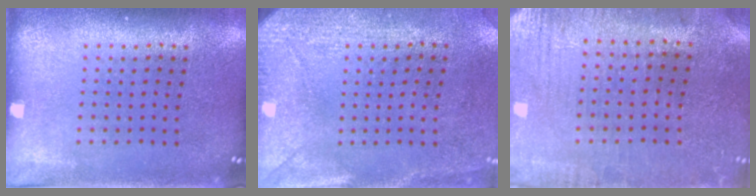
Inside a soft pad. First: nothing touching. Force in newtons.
{"total": 3.0, "press": 2.3, "slide": 1.9}
{"total": 0.5, "press": 0.3, "slide": 0.4}